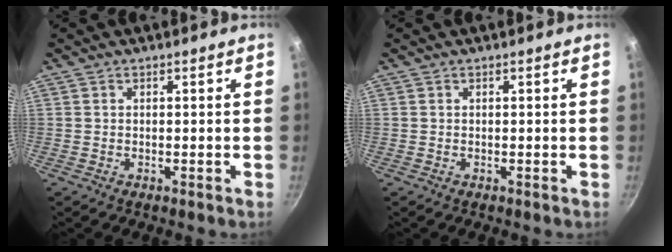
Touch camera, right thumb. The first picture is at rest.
{"total": 0.0}